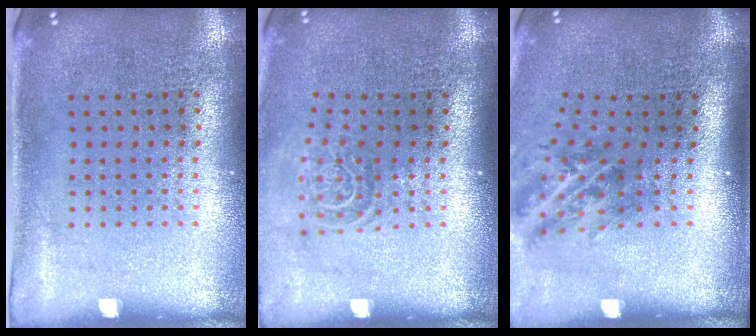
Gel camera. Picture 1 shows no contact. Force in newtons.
{"total": 1.6, "press": 1.1, "slide": 1.1}
{"total": 1.4, "press": 1.1, "slide": 0.9}